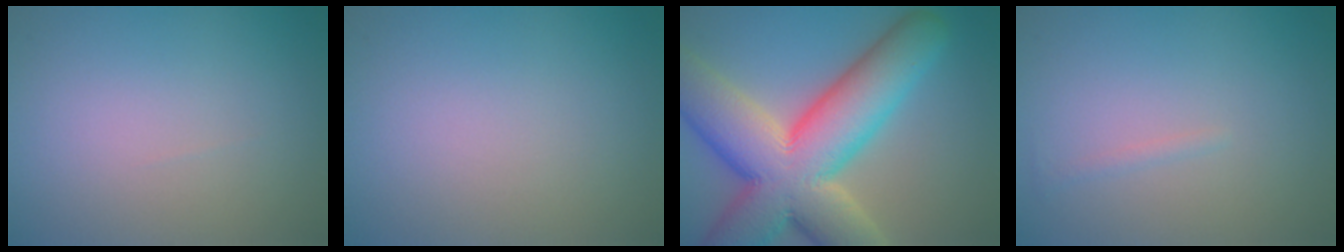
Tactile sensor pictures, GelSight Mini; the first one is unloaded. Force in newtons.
{"total": 0.0}
{"total": 14.7, "press": 14.7, "slide": 1.0}
{"total": 0.6, "press": 0.6, "slide": 0.0}